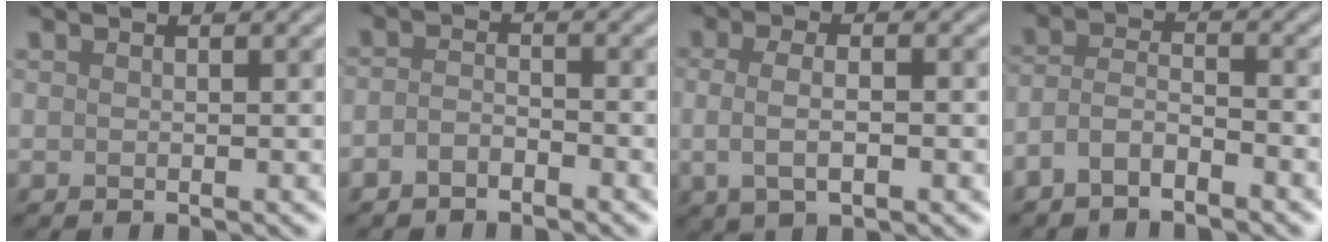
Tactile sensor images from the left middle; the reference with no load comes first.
{"total": 1.7, "force": [-1.2, 0.8, 0.8], "torque": [-0.016, 0.003, -0.029]}
{"total": 3.6, "force": [-0.3, 1.6, 3.2], "torque": [-0.066, -0.006, -0.002]}
{"total": 2.8, "force": [-2.0, 1.0, 1.6], "torque": [-0.035, 0.005, -0.048]}